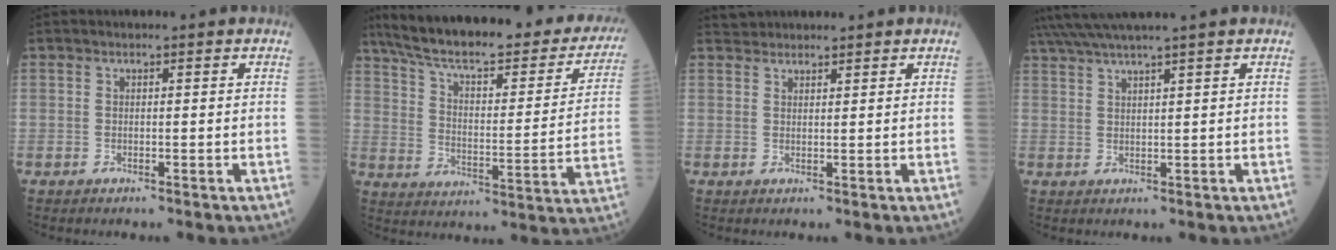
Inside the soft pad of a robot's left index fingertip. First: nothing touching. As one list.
[{"total": 30.8, "force": [25.3, 7.4, 16.0], "torque": [-0.241, -0.018, 0.330]}, {"total": 3.2, "force": [3.1, 0.7, 0.3], "torque": [0.002, 0.032, 0.056]}, {"total": 8.7, "force": [7.5, -1.6, 4.0], "torque": [-0.064, 0.025, 0.120]}]